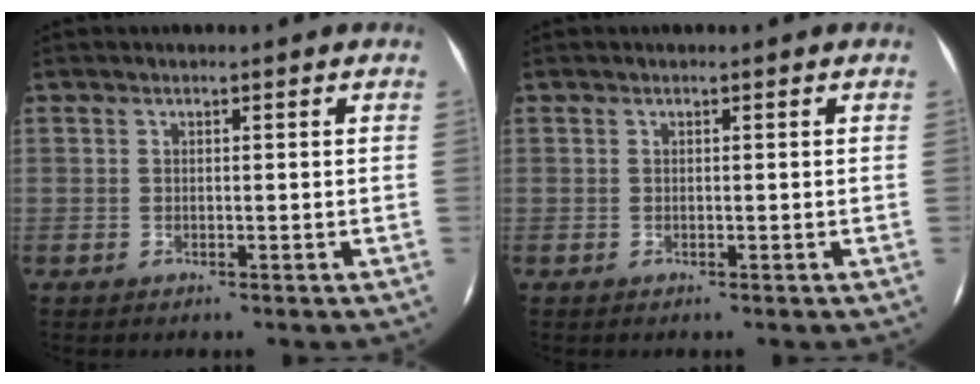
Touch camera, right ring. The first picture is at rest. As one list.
[{"total": 0.0}]